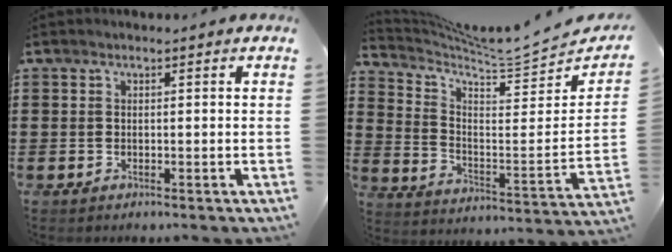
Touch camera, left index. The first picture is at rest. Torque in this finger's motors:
{"motor_torque": [0.19, -0.08, -0.44, -0.06]}